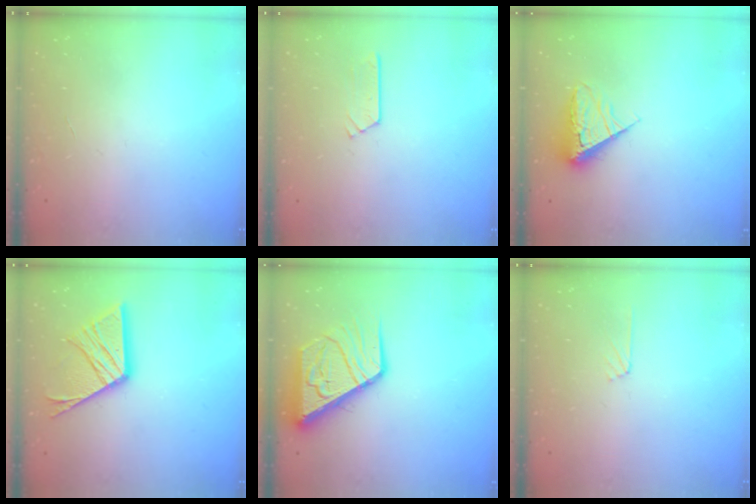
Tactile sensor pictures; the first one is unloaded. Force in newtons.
{"total": 2.8, "press": 2.8, "slide": 0.3}
{"total": 9.4, "press": 9.3, "slide": 1.1}
{"total": 15.3, "press": 15.2, "slide": 1.5}
{"total": 12.0, "press": 11.9, "slide": 1.4}
{"total": 4.2, "press": 4.1, "slide": 0.5}